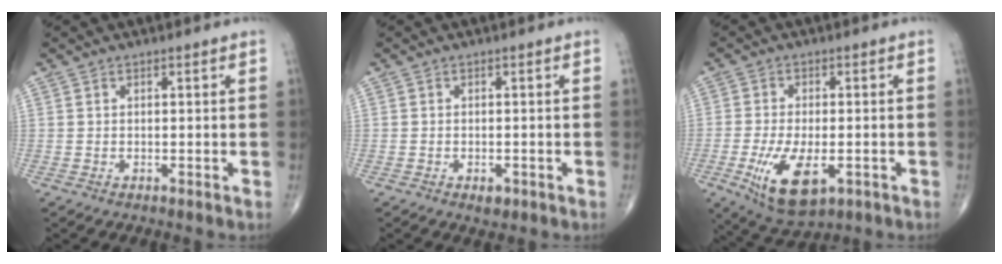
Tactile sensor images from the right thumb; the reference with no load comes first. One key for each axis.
{"total": 1.7, "fx": -0.8, "fy": 1.0, "fz": 1.1, "tx": -0.012, "ty": 0.001, "tz": -0.007}
{"total": 11.2, "fx": -3.7, "fy": 5.2, "fz": 9.2, "tx": -0.166, "ty": -0.007, "tz": -0.051}